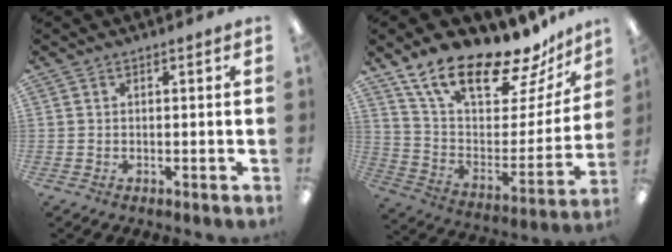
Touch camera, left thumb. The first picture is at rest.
{"total": 21.0, "force": [16.9, 6.6, 10.6], "torque": [-0.185, -0.123, 0.293]}